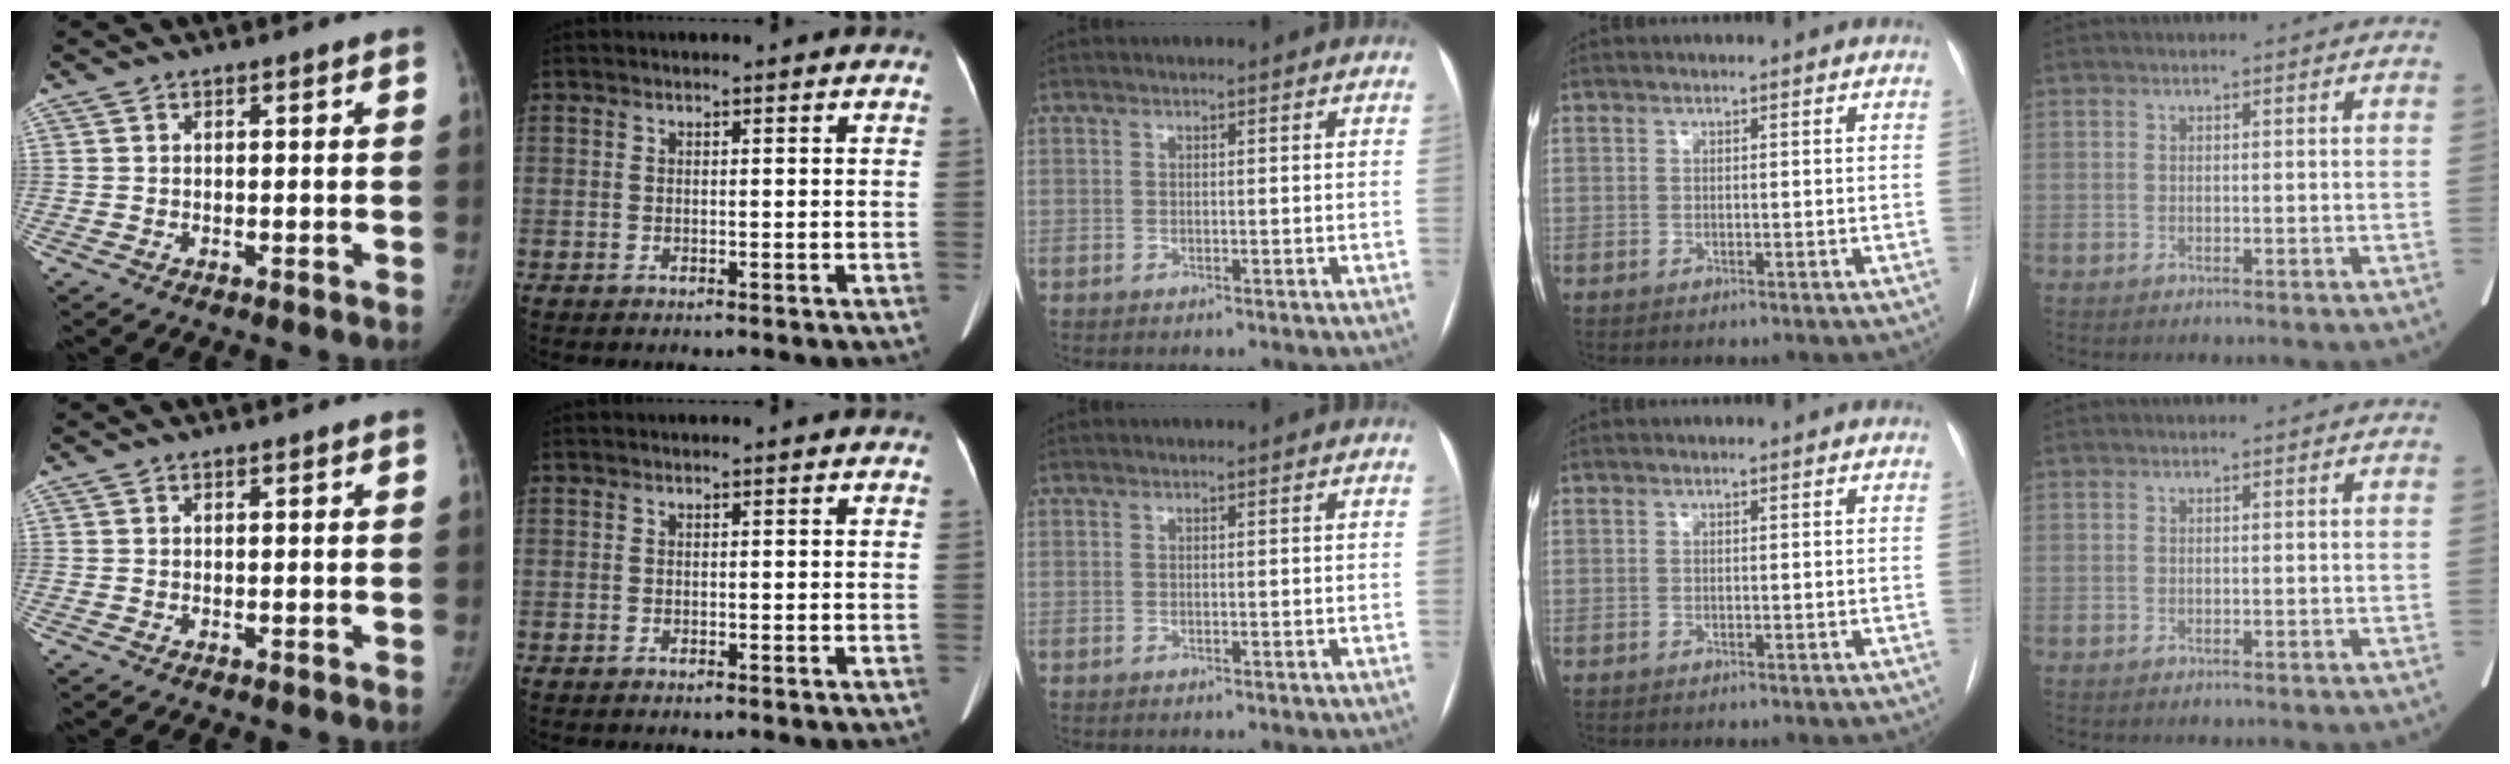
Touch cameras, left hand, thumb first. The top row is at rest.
{}